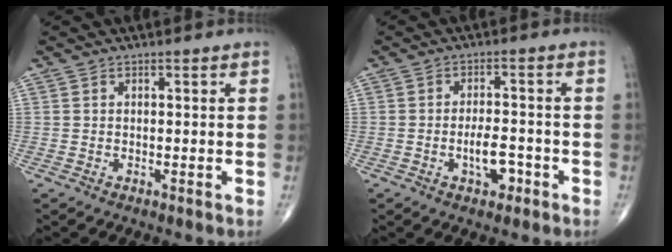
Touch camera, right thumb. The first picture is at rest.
{"total": 5.0, "force": [-2.0, 2.5, 3.9], "torque": [-0.053, 0.018, -0.030]}